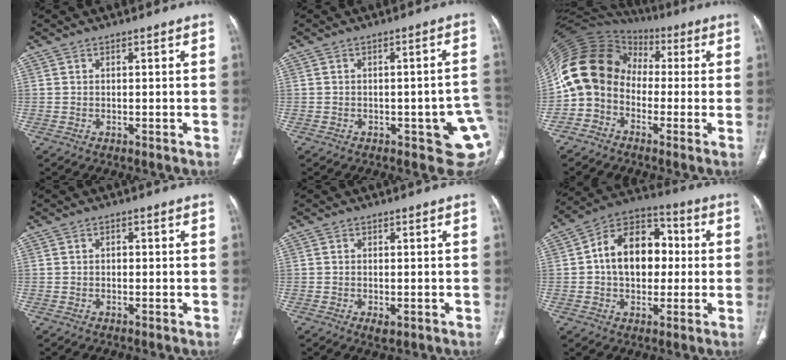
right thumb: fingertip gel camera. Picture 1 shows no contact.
{"total": 10.5, "force": [-3.0, 4.2, 9.2], "torque": [-0.097, 0.007, -0.027]}
{"total": 13.8, "force": [-1.7, 11.5, 7.5], "torque": [-0.126, 0.056, -0.050]}
{"total": 0.9, "force": [0.0, 0.7, 0.5], "torque": [-0.005, 0.003, -0.002]}
{"total": 2.1, "force": [-0.7, 1.0, 1.7], "torque": [-0.031, -0.004, -0.010]}
{"total": 15.6, "force": [1.1, 10.9, 11.1], "torque": [-0.136, 0.031, 0.009]}